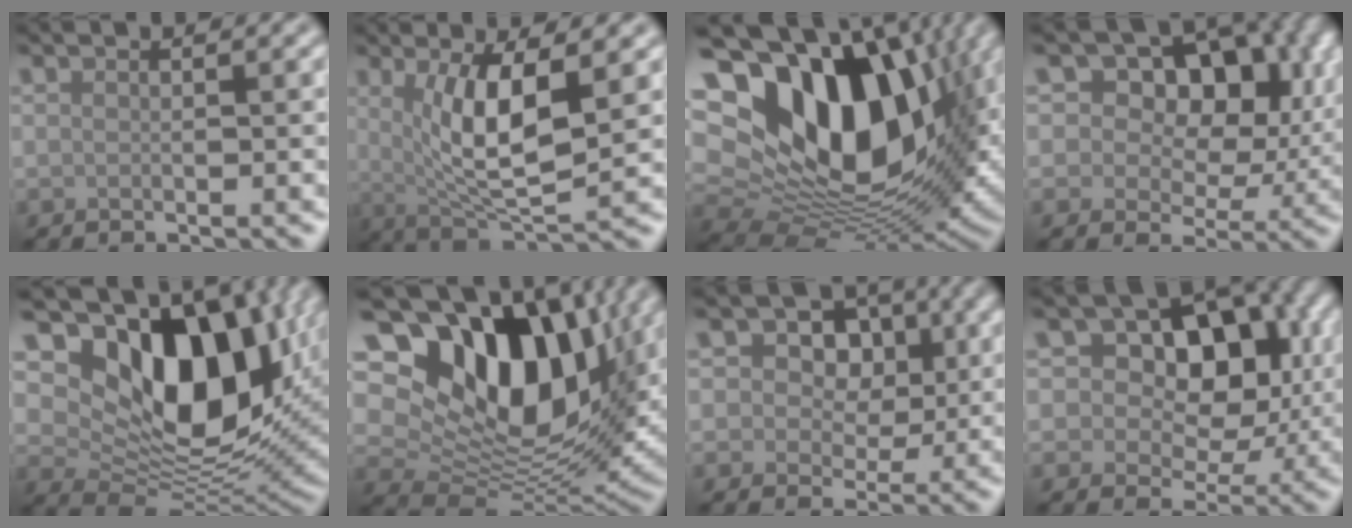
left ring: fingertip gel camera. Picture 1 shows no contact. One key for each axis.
{"total": 6.7, "fx": 1.2, "fy": 2.0, "fz": 6.2, "tx": -0.117, "ty": -0.014, "tz": 0.029}
{"total": 20.3, "fx": 4.8, "fy": 13.4, "fz": 14.4, "tx": -0.258, "ty": 0.004, "tz": 0.105}
{"total": 15.1, "fx": 6.7, "fy": 9.6, "fz": 9.5, "tx": -0.128, "ty": 0.057, "tz": 0.079}
{"total": 12.8, "fx": 4.3, "fy": 8.0, "fz": 9.0, "tx": -0.143, "ty": -0.014, "tz": 0.082}
{"total": 16.2, "fx": 6.4, "fy": 9.9, "fz": 11.1, "tx": -0.184, "ty": 0.017, "tz": 0.112}
{"total": 6.6, "fx": 2.3, "fy": 5.0, "fz": 3.7, "tx": -0.045, "ty": 0.019, "tz": 0.006}
{"total": 11.5, "fx": 3.8, "fy": 7.6, "fz": 7.8, "tx": -0.097, "ty": 0.028, "tz": 0.036}